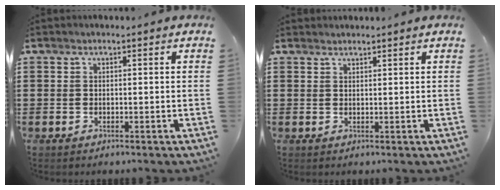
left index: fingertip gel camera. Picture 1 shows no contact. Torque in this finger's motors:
{"motor_torque": [0.05, -0.18, 0.00, -0.01]}